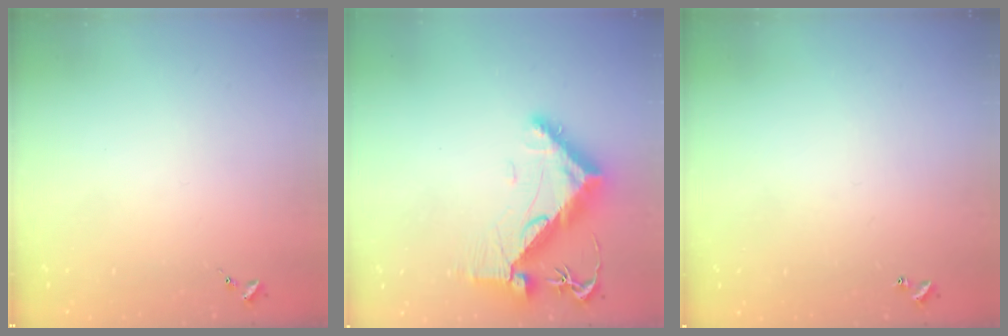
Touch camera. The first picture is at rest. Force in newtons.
{"total": 10.8, "press": 10.8, "slide": 1.3}
{"total": 0.9, "press": 0.9, "slide": 0.2}